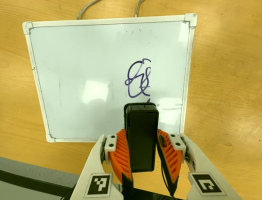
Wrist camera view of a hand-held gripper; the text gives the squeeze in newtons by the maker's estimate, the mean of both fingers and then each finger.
{"total": 5.5, "left": 4.7, "right": 6.3}